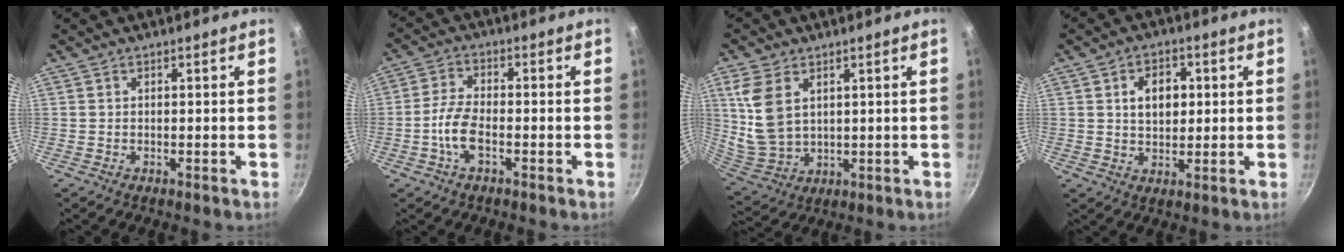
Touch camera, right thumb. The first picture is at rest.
{"total": 6.1, "force": [-2.0, 2.7, 5.0], "torque": [-0.105, 0.021, -0.048]}
{"total": 10.8, "force": [3.5, 7.0, 7.5], "torque": [-0.140, -0.021, 0.086]}
{"total": 7.2, "force": [1.5, 5.0, 5.0], "torque": [-0.055, 0.003, 0.024]}